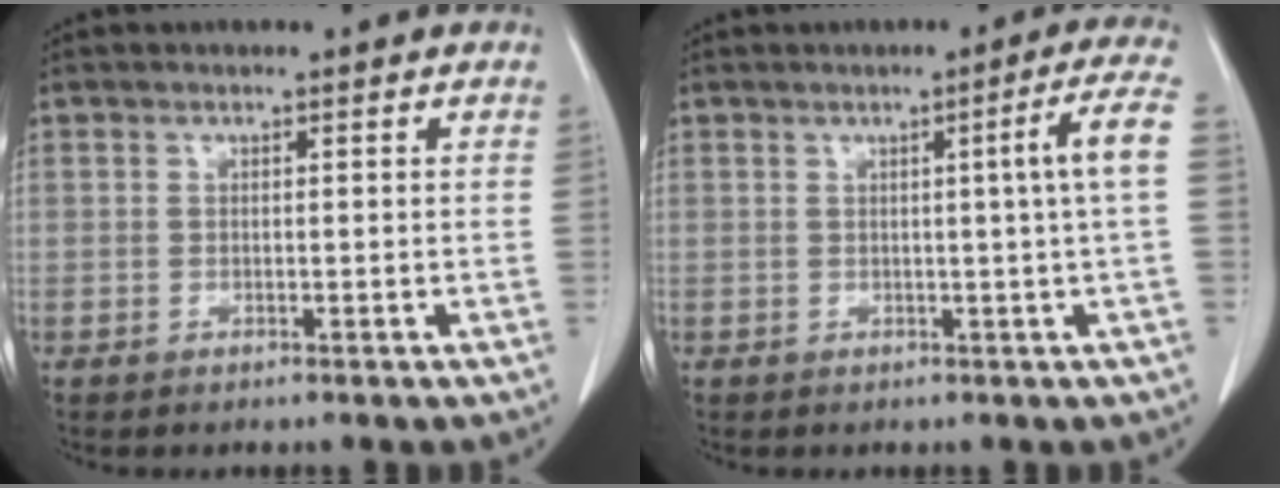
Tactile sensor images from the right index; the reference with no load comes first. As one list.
[{"total": 5.4, "force": [0.4, -1.4, 5.2], "torque": [-0.068, 0.000, 0.008]}]